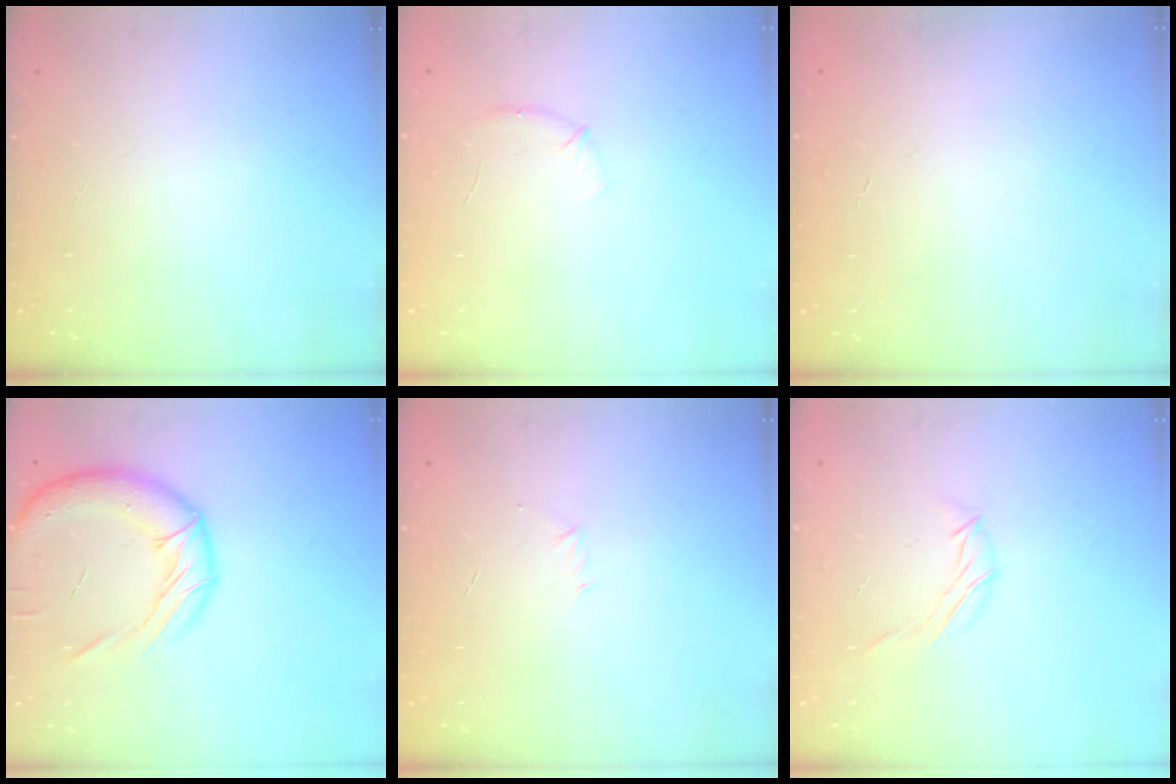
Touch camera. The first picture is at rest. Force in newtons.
{"total": 6.8, "press": 6.6, "slide": 1.8}
{"total": 0.6, "press": 0.6, "slide": 0.2}
{"total": 18.1, "press": 17.9, "slide": 2.6}
{"total": 2.9, "press": 2.8, "slide": 0.7}
{"total": 5.5, "press": 5.4, "slide": 1.2}